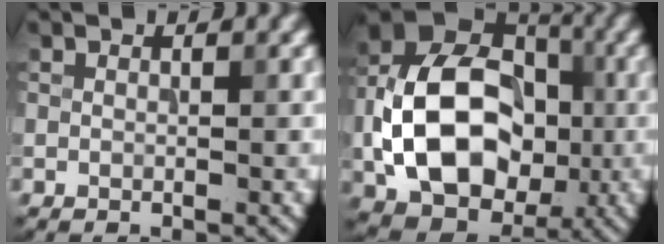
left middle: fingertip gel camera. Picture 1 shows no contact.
{"total": 14.0, "force": [-2.2, 10.0, 9.5], "torque": [-0.179, 0.008, -0.044]}